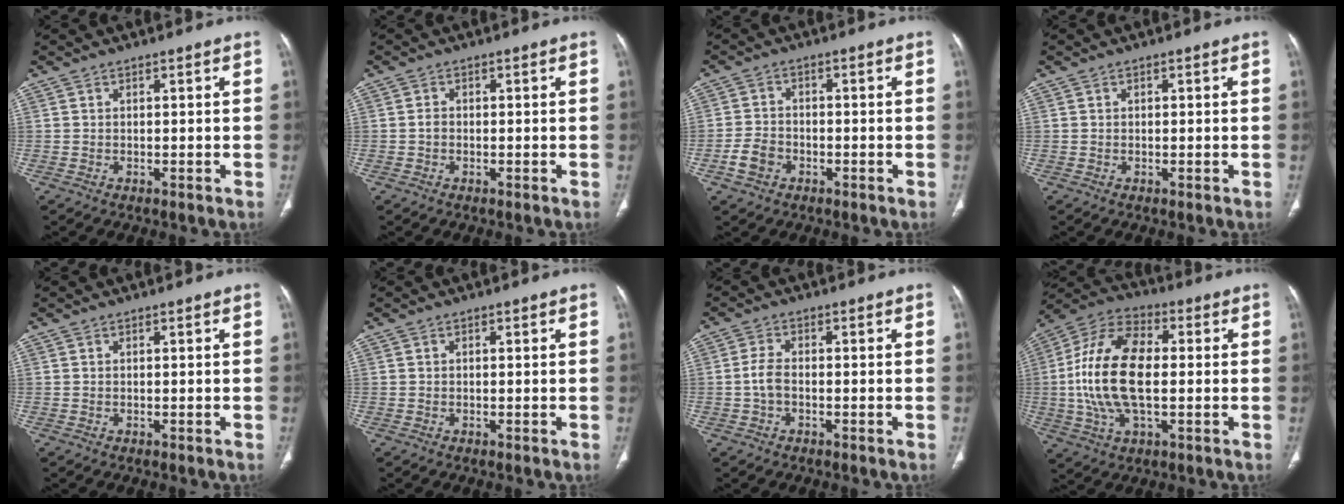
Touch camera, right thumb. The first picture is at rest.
{"total": 1.1, "force": [-0.2, 0.9, 0.6], "torque": [-0.003, 0.005, -0.006]}
{"total": 4.5, "force": [-2.0, 3.4, 2.2], "torque": [-0.038, 0.016, -0.037]}
{"total": 0.0}
{"total": 0.0}
{"total": 0.0}
{"total": 3.1, "force": [-0.7, 1.8, 2.4], "torque": [-0.048, 0.011, -0.017]}
{"total": 18.0, "force": [-0.1, 9.4, 15.4], "torque": [-0.310, 0.018, -0.006]}